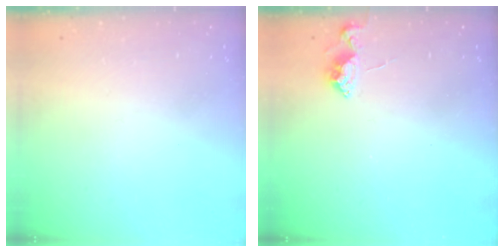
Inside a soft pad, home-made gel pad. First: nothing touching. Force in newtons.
{"total": 4.7, "press": 4.7, "slide": 0.7}